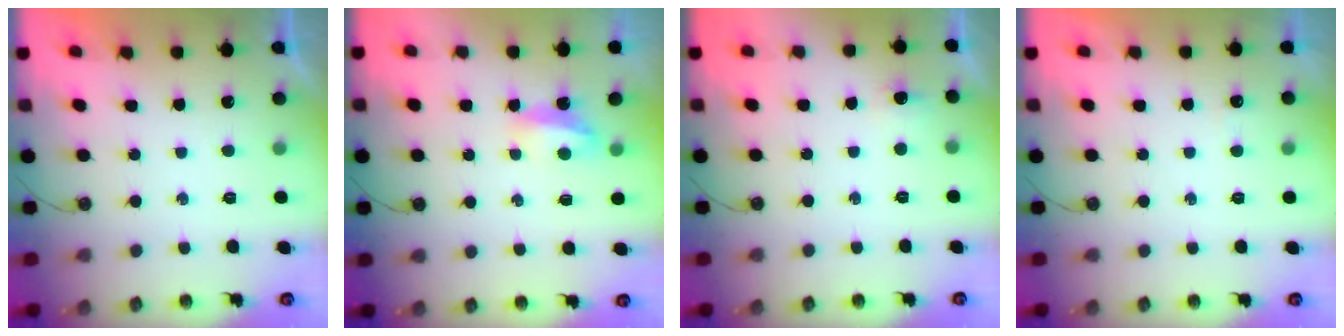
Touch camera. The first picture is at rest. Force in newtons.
{"total": 5.0, "press": 4.9, "slide": 0.6}
{"total": 12.8, "press": 5.4, "slide": 11.5}
{"total": 2.2, "press": 2.2, "slide": 0.5}